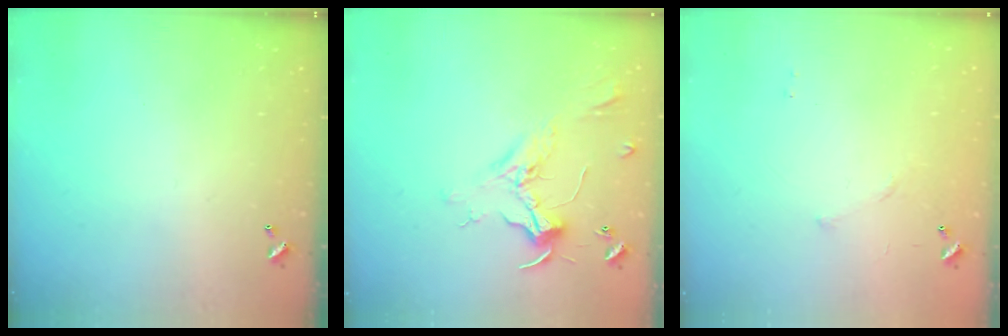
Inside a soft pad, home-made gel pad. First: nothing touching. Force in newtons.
{"total": 2.4, "press": 2.3, "slide": 0.7}
{"total": 6.8, "press": 6.8, "slide": 0.8}